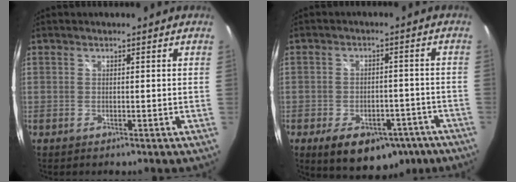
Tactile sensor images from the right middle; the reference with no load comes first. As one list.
[{"total": 14.7, "force": [-9.2, 8.4, 7.9], "torque": [-0.150, 0.005, -0.111]}]